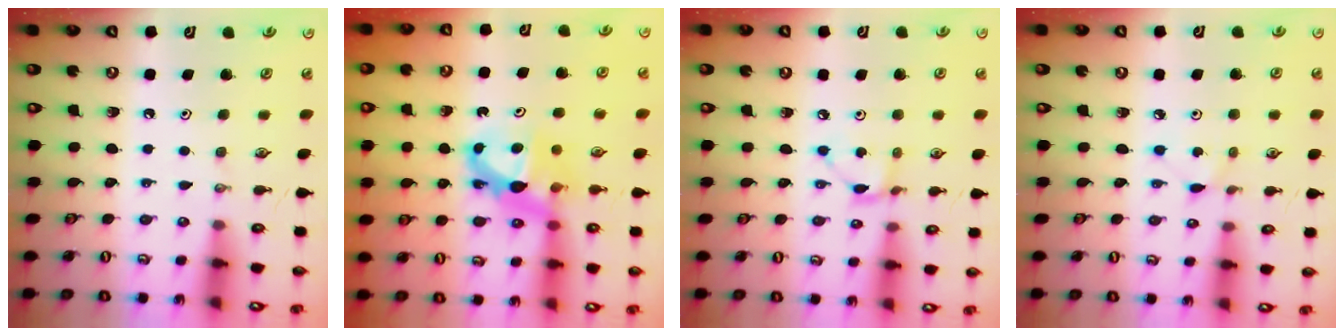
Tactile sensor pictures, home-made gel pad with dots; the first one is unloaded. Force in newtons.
{"total": 8.2, "press": 8.2, "slide": 0.2}
{"total": 2.9, "press": 2.9, "slide": 0.1}
{"total": 2.6, "press": 2.5, "slide": 0.3}